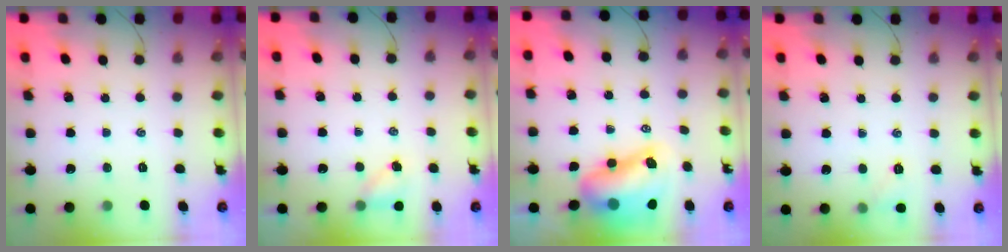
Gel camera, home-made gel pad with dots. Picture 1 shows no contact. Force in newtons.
{"total": 4.3, "press": 4.2, "slide": 1.1}
{"total": 11.4, "press": 10.8, "slide": 3.7}
{"total": 5.0, "press": 4.7, "slide": 1.5}